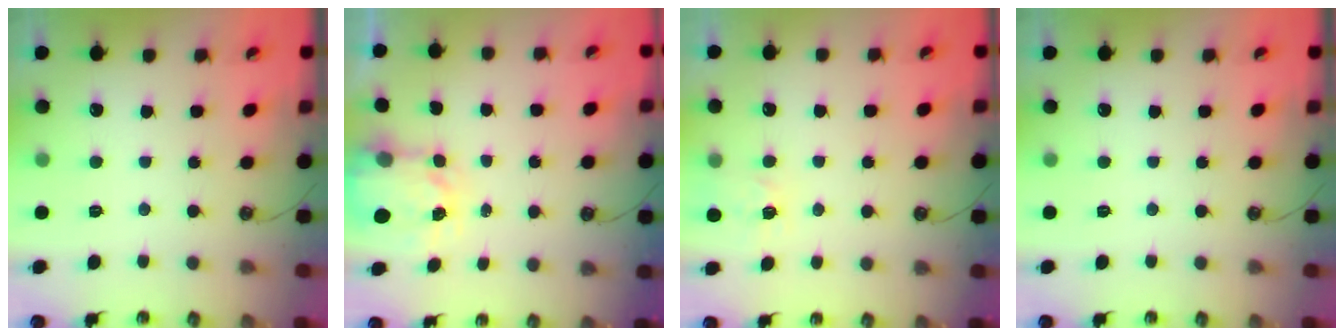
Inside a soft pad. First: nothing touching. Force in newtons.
{"total": 4.0, "press": 4.0, "slide": 0.5}
{"total": 5.6, "press": 5.6, "slide": 0.6}
{"total": 0.0}